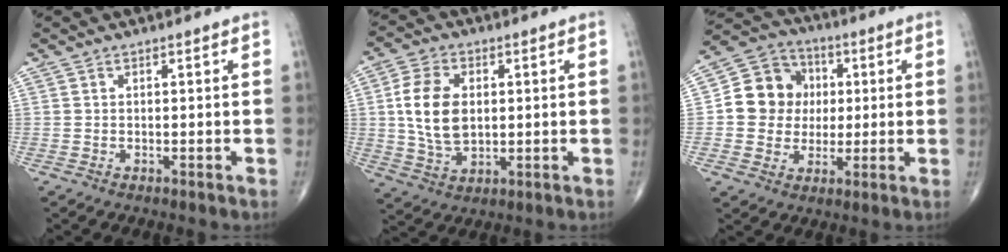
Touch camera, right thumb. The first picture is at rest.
{"total": 11.0, "force": [1.2, 7.2, 8.3], "torque": [-0.153, -0.004, 0.028]}
{"total": 12.2, "force": [1.0, 11.1, 4.9], "torque": [-0.049, 0.017, 0.013]}